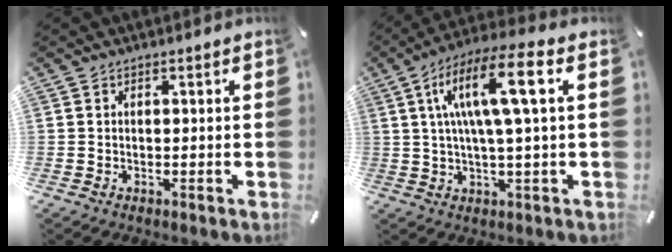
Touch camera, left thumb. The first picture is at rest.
{"total": 12.9, "force": [3.3, 2.4, 12.3], "torque": [-0.236, 0.007, 0.054]}